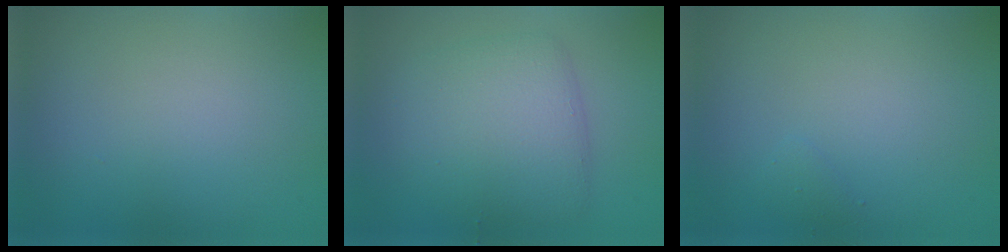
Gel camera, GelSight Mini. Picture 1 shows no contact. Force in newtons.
{"total": 5.2, "press": 5.2, "slide": 0.2}
{"total": 0.5, "press": 0.5, "slide": 0.0}